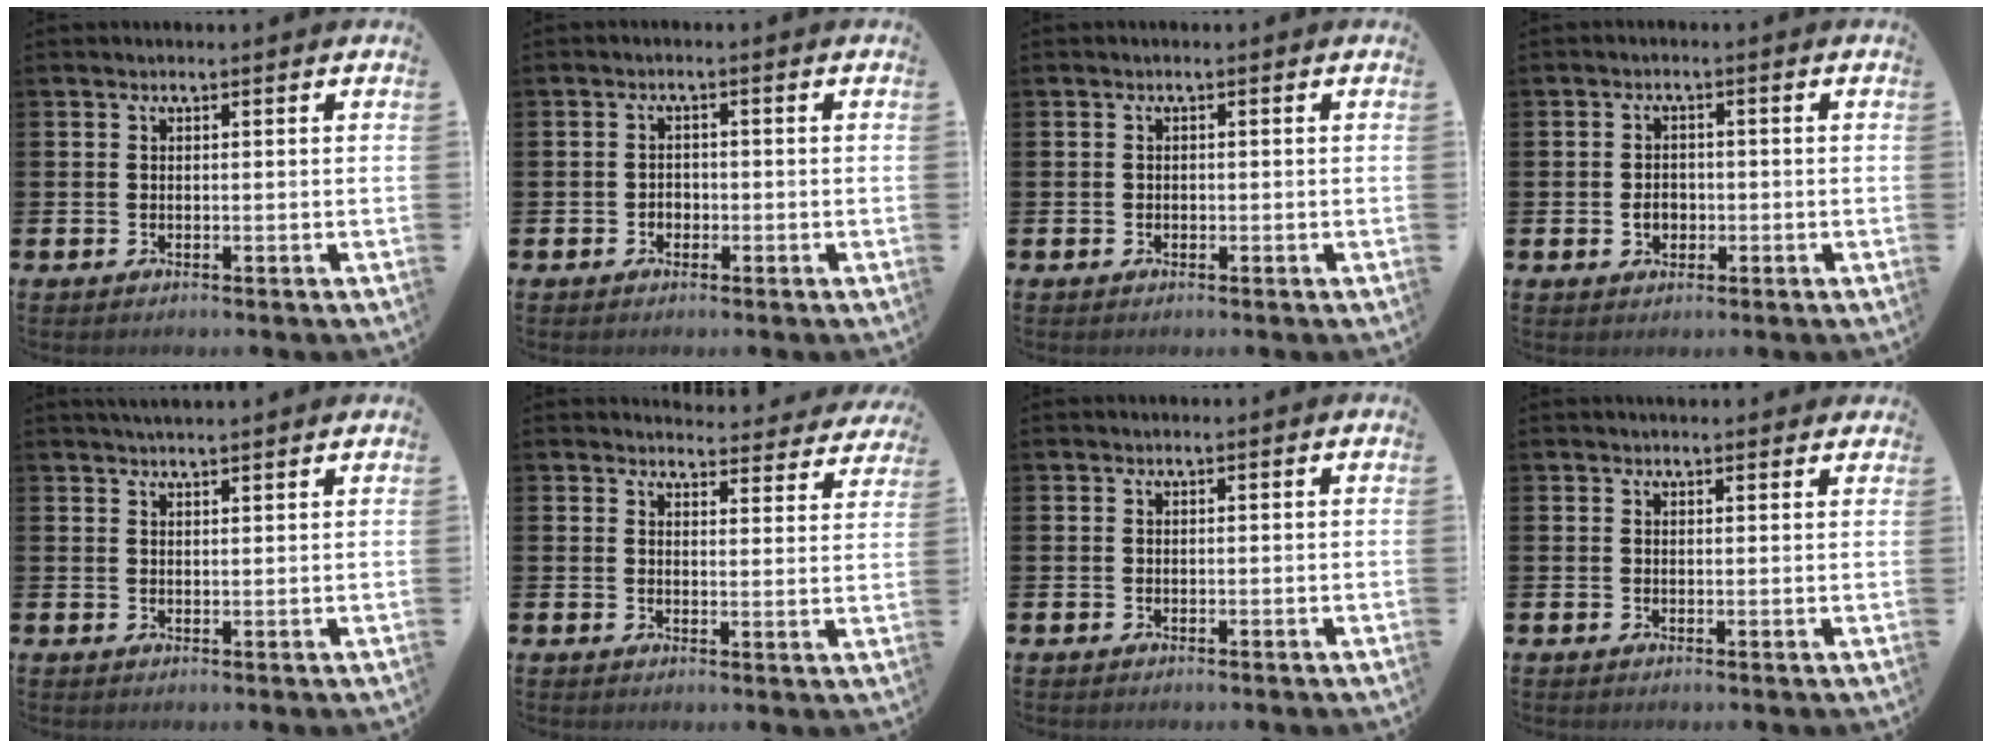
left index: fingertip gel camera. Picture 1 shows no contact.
{"total": 1.4, "force": [-0.7, 1.2, 0.3], "torque": [-0.004, 0.001, -0.016]}
{"total": 0.6, "force": [-0.2, 0.5, 0.1], "torque": [-0.008, 0.007, -0.005]}
{"total": 2.3, "force": [-0.5, 1.8, 1.4], "torque": [-0.016, 0.000, -0.015]}
{"total": 2.5, "force": [2.5, 0.1, 0.5], "torque": [0.000, -0.011, 0.042]}
{"total": 3.9, "force": [3.9, 0.8, -0.1], "torque": [0.003, -0.031, 0.066]}
{"total": 0.0}
{"total": 1.4, "force": [1.3, 0.3, 0.0], "torque": [0.010, -0.004, 0.022]}